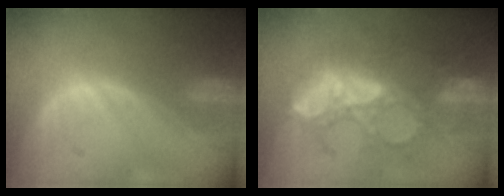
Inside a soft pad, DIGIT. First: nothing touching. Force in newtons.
{"total": 9.4, "press": 9.2, "slide": 2.1}